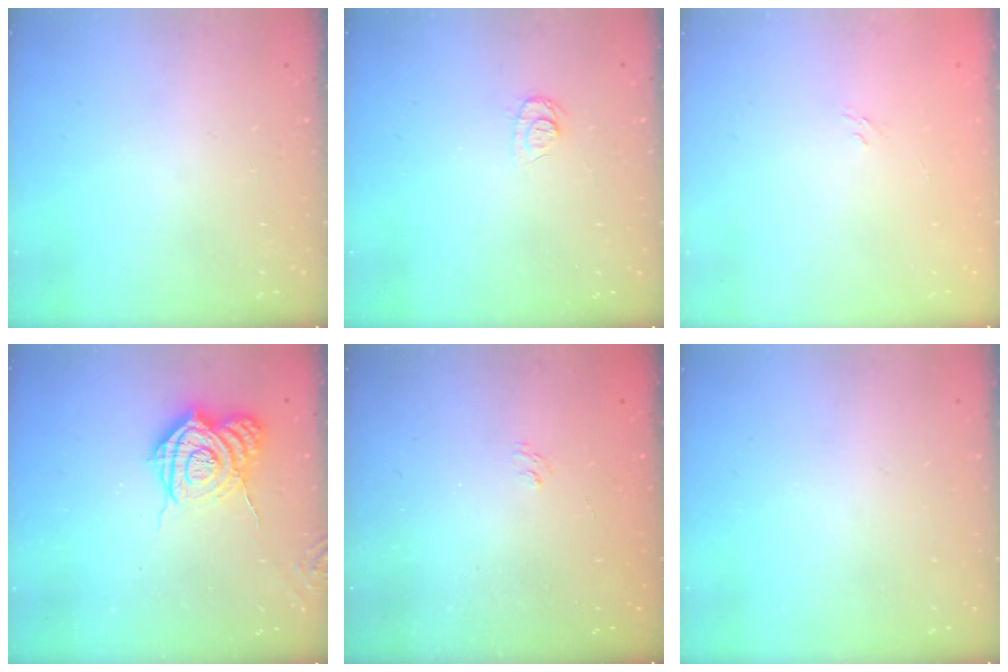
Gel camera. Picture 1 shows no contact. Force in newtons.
{"total": 6.6, "press": 6.6, "slide": 0.7}
{"total": 2.7, "press": 2.4, "slide": 1.1}
{"total": 11.4, "press": 11.3, "slide": 1.0}
{"total": 1.4, "press": 0.7, "slide": 1.1}
{"total": 0.0}